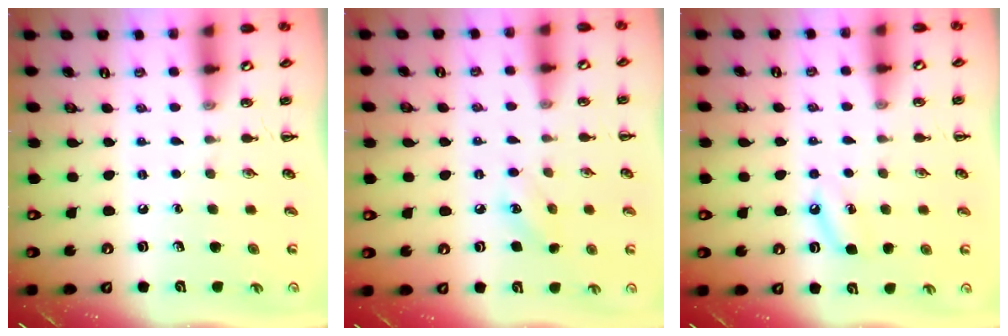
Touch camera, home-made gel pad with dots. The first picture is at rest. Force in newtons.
{"total": 7.5, "press": 7.3, "slide": 1.9}
{"total": 4.6, "press": 4.4, "slide": 1.4}